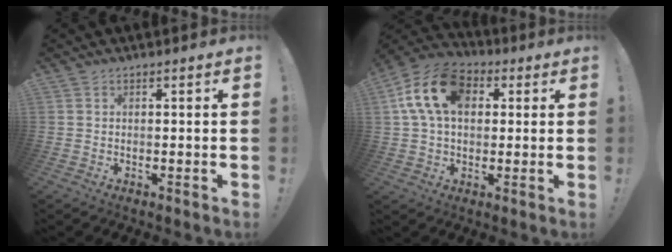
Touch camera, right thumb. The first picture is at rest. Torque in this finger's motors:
{"motor_torque": [0.06, 0.96, 1.58, -0.11, 0.09]}